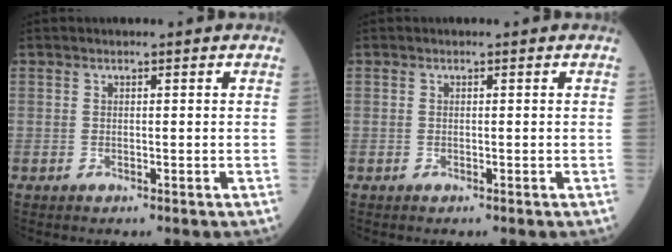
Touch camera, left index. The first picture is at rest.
{"total": 0.0}